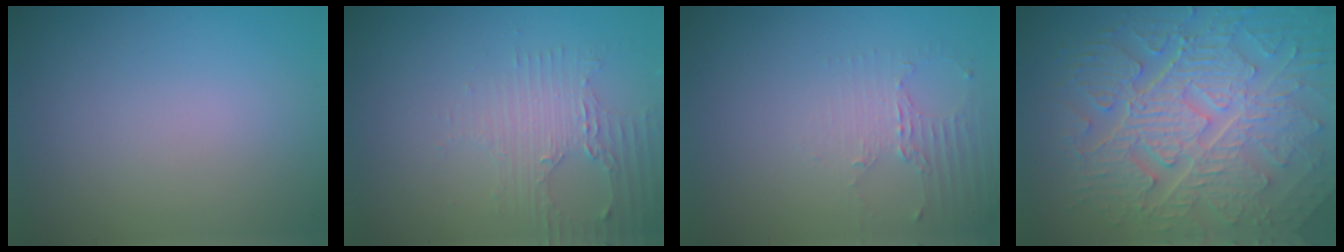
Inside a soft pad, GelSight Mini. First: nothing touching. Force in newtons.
{"total": 3.0, "press": 2.5, "slide": 1.7}
{"total": 2.0, "press": 1.5, "slide": 1.4}
{"total": 10.6, "press": 7.0, "slide": 8.0}